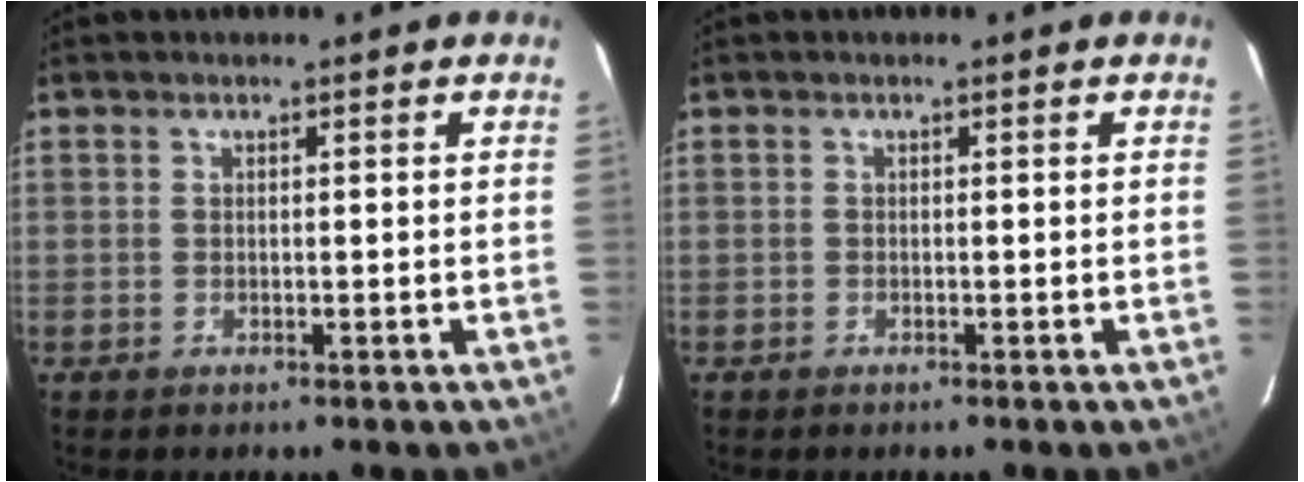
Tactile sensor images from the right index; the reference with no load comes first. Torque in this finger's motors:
{"motor_torque": [-0.01, 0.00, 0.00, -0.02]}